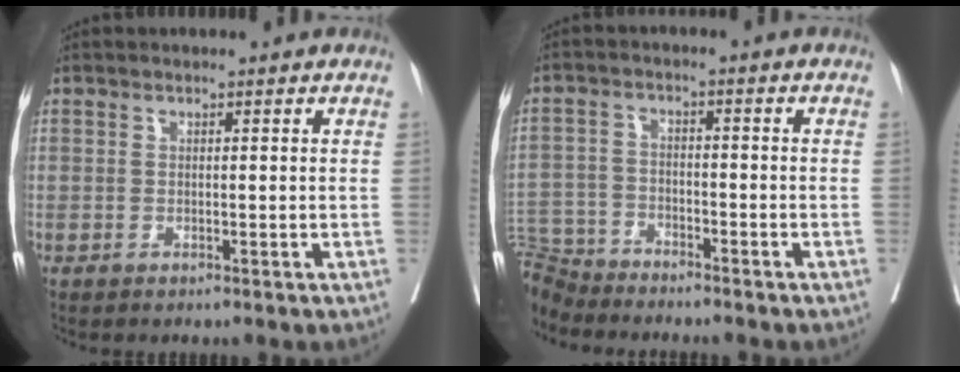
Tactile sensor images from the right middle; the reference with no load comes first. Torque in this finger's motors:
{"motor_torque": [1.10, -1.04, 0.85, 0.05]}